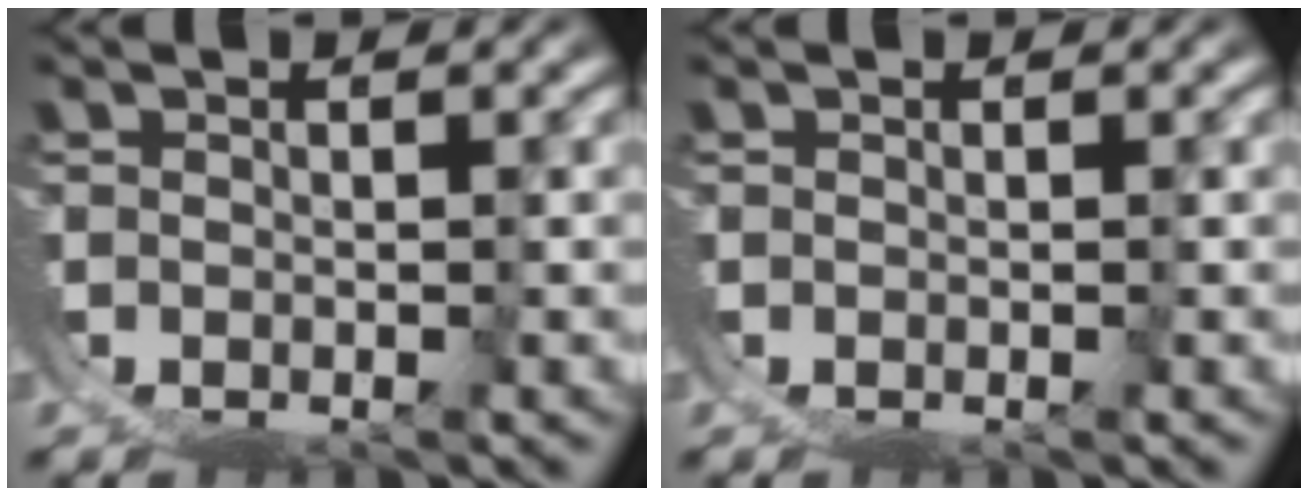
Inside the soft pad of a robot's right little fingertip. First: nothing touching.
{"total": 0.0}